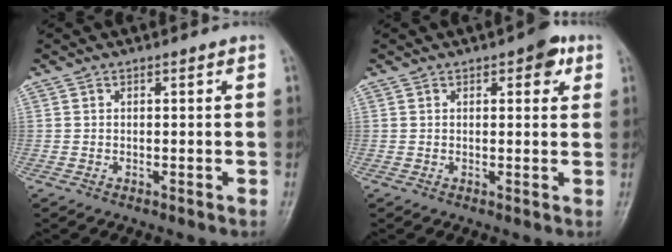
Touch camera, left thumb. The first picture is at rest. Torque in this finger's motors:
{"motor_torque": [0.84, 0.59, 0.97, -0.32, 0.00]}